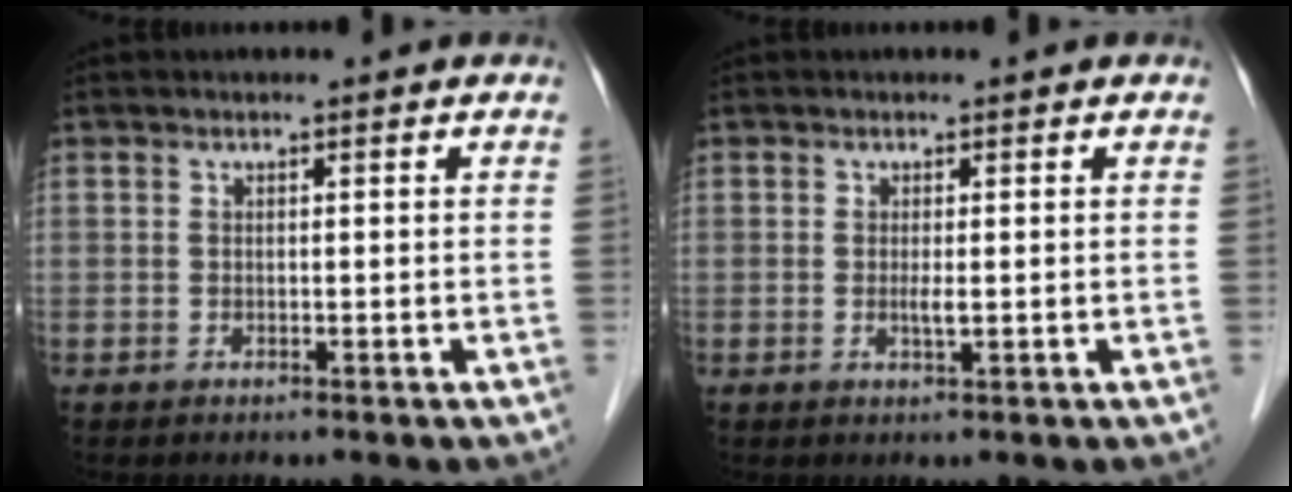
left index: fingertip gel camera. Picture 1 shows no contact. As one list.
[{"total": 1.3, "force": [0.1, 0.1, 1.3], "torque": [-0.029, -0.002, 0.002]}]